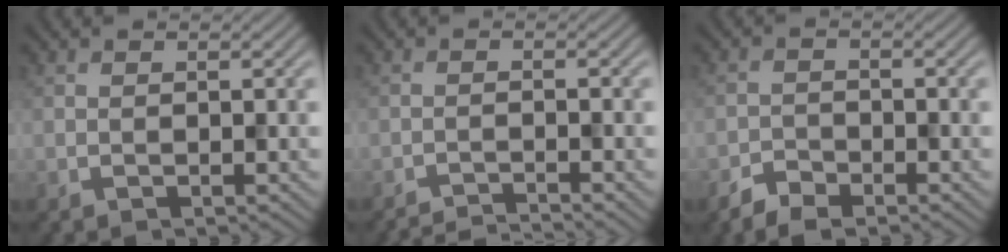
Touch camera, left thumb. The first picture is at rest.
{"total": 3.0, "force": [-2.8, 0.1, 1.0], "torque": [-0.013, 0.004, -0.055]}
{"total": 3.1, "force": [-2.7, 1.1, 1.2], "torque": [-0.023, -0.002, -0.057]}